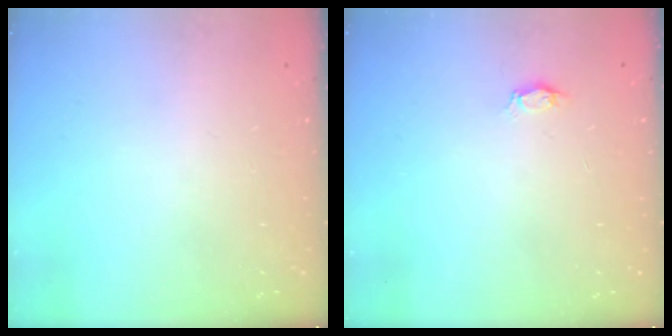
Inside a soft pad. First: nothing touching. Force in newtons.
{"total": 3.0, "press": 2.9, "slide": 0.3}